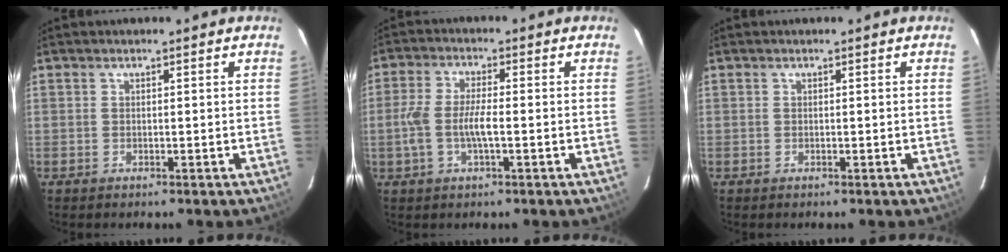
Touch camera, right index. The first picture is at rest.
{"total": 6.3, "force": [-1.4, 1.6, 5.9], "torque": [-0.126, 0.003, -0.028]}
{"total": 0.0}